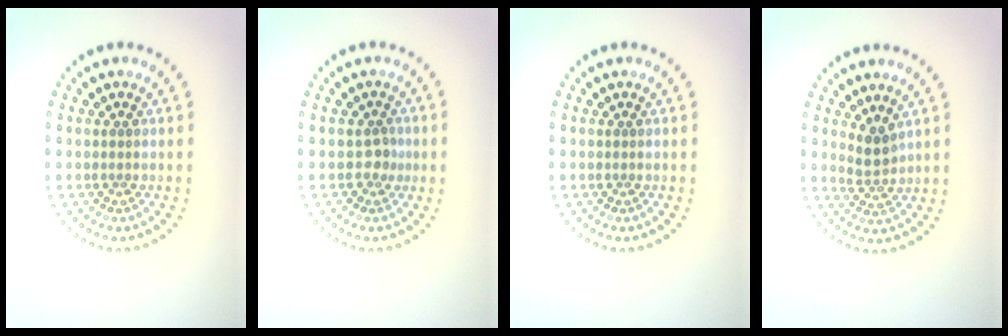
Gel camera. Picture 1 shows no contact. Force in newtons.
{"total": 1.3, "press": 1.0, "slide": 0.8}
{"total": 0.0}
{"total": 1.8, "press": 1.4, "slide": 1.2}